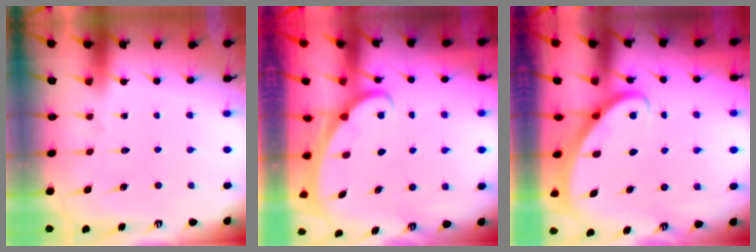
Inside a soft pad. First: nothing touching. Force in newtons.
{"total": 1.6, "press": 1.6, "slide": 0.1}
{"total": 2.7, "press": 2.7, "slide": 0.2}